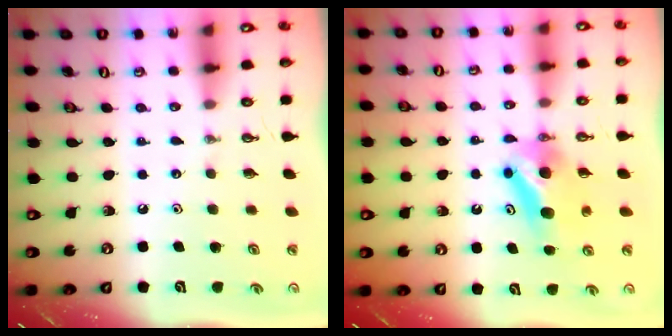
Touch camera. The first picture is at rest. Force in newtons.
{"total": 7.3, "press": 6.8, "slide": 2.7}